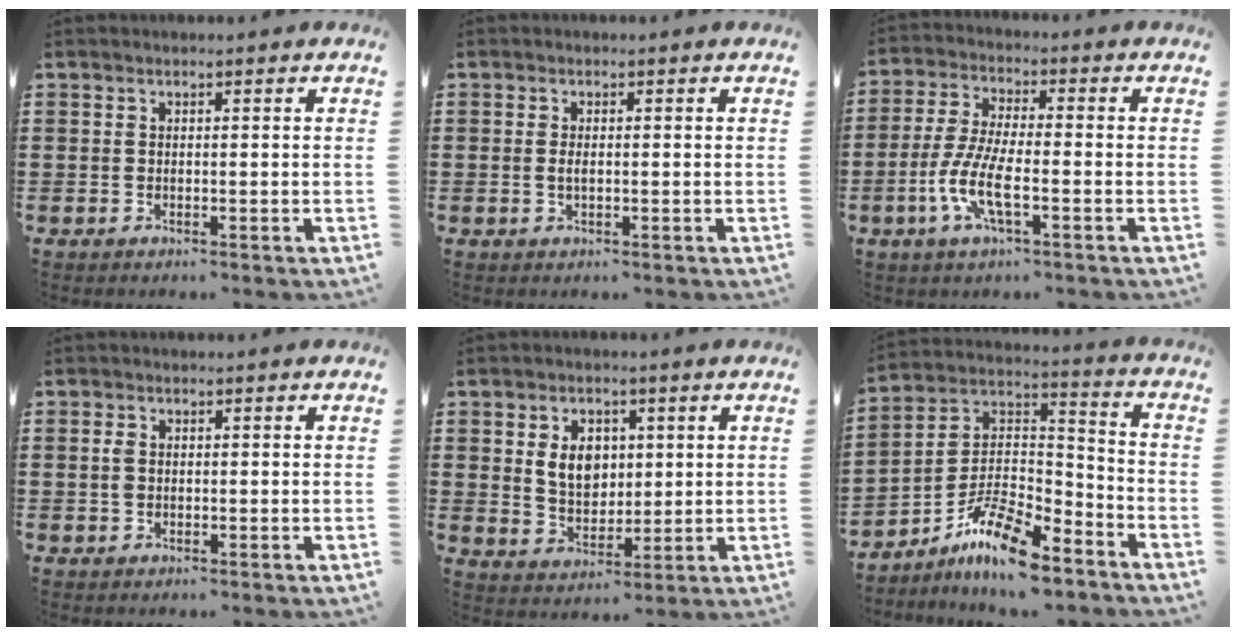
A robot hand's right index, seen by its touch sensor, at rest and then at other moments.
{"total": 1.2, "force": [-0.1, 0.3, 1.2], "torque": [-0.023, 0.000, -0.002]}
{"total": 7.6, "force": [-3.2, 1.8, 6.6], "torque": [-0.159, -0.016, -0.067]}
{"total": 1.5, "force": [0.1, 1.0, 1.2], "torque": [-0.033, 0.002, -0.002]}
{"total": 6.2, "force": [1.3, 4.6, 3.9], "torque": [-0.075, 0.009, 0.018]}
{"total": 11.2, "force": [-8.8, 2.7, 6.4], "torque": [-0.133, 0.018, -0.175]}